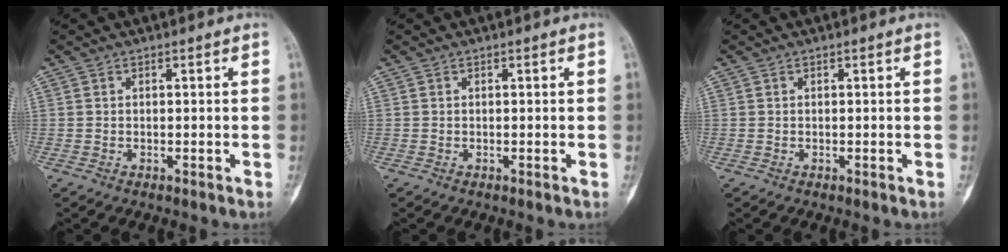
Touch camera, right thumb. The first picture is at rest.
{"total": 0.0}
{"total": 0.0}